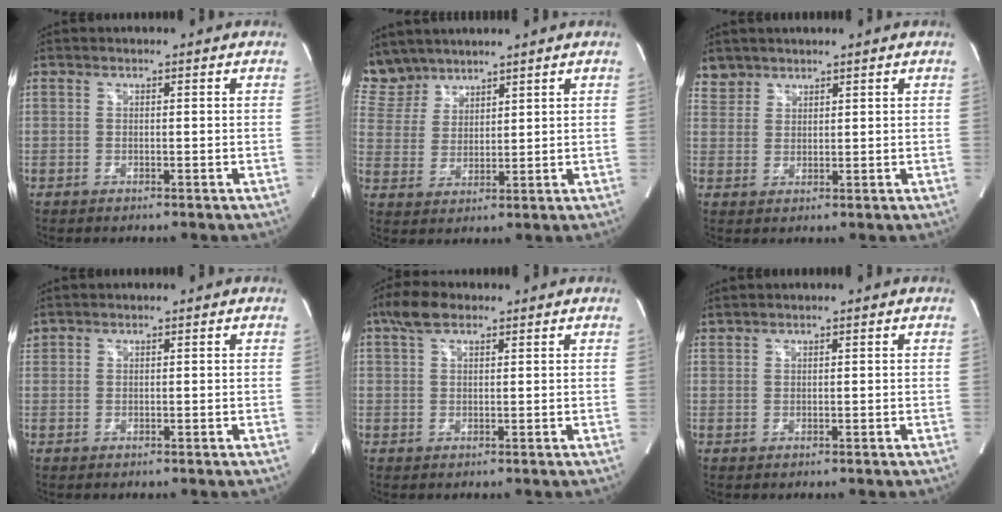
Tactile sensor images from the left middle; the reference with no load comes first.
{"total": 6.6, "force": [6.1, 2.5, 0.1], "torque": [-0.012, 0.008, 0.139]}
{"total": 3.3, "force": [2.8, 1.7, -0.4], "torque": [0.015, 0.008, 0.055]}
{"total": 1.0, "force": [1.0, 0.2, 0.1], "torque": [-0.012, 0.011, 0.024]}
{"total": 4.4, "force": [3.0, 1.9, 2.7], "torque": [-0.065, 0.017, 0.060]}
{"total": 1.5, "force": [1.4, -0.1, 0.4], "torque": [-0.015, 0.015, 0.036]}